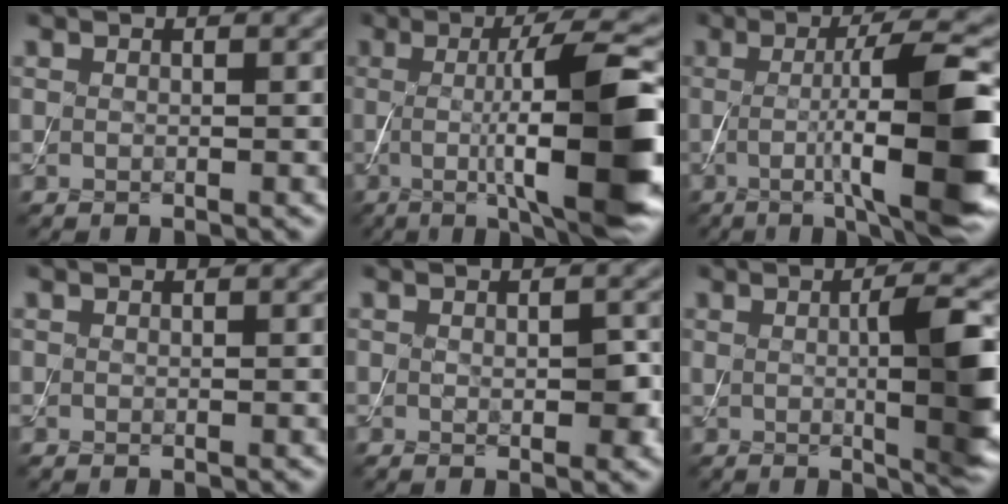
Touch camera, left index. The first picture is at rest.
{"total": 12.6, "force": [-0.8, 2.7, 12.3], "torque": [-0.159, -0.002, -0.013]}
{"total": 11.5, "force": [-1.0, 2.3, 11.2], "torque": [-0.145, -0.001, -0.018]}
{"total": 0.0}
{"total": 2.1, "force": [-0.1, 1.0, 1.8], "torque": [-0.027, -0.004, 0.001]}
{"total": 6.7, "force": [0.2, 1.4, 6.6], "torque": [-0.091, 0.001, 0.004]}